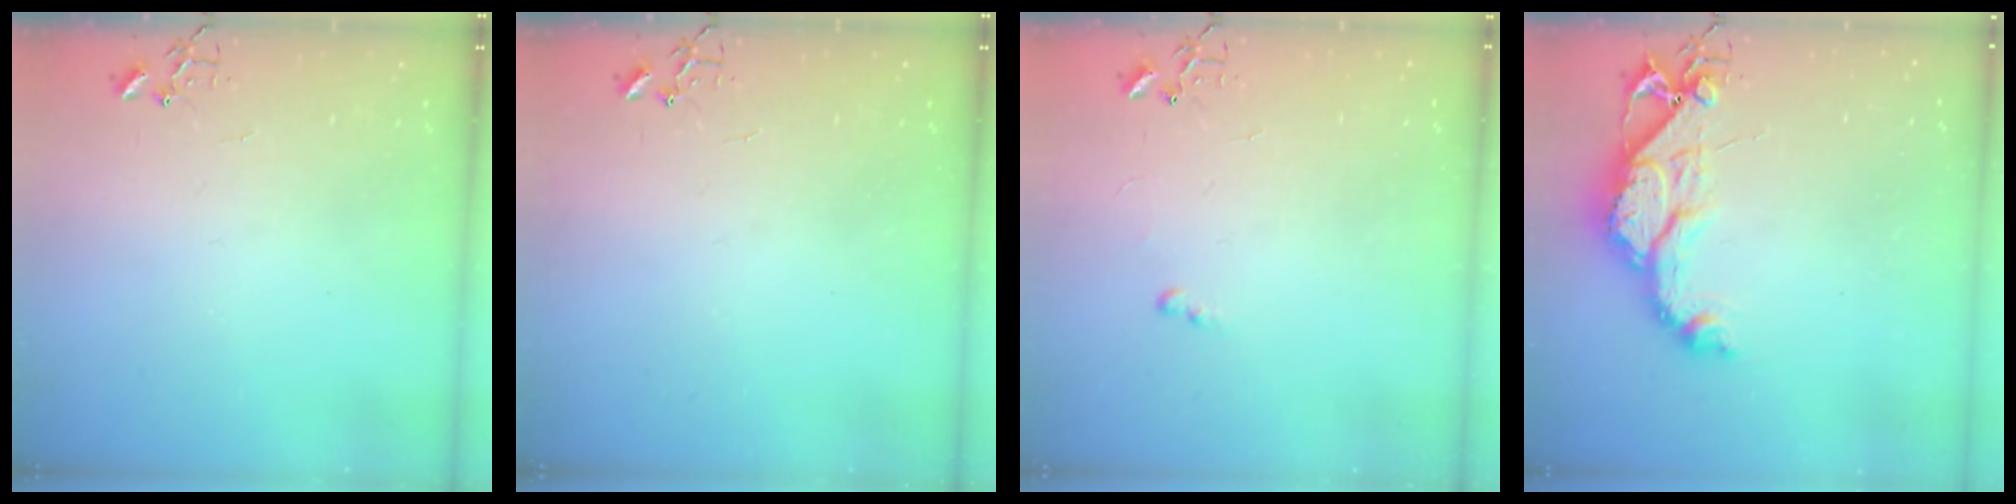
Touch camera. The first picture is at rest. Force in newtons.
{"total": 0.0}
{"total": 4.4, "press": 4.4, "slide": 0.5}
{"total": 14.0, "press": 13.9, "slide": 1.4}